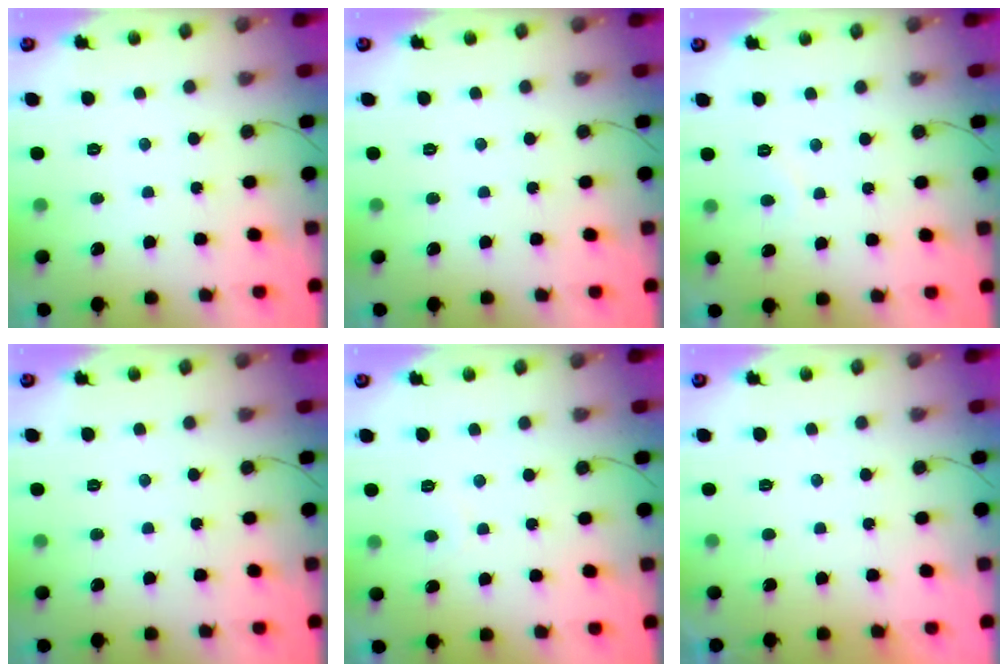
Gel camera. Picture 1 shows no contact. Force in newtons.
{"total": 0.0}
{"total": 1.3, "press": 1.1, "slide": 0.5}
{"total": 0.0}
{"total": 0.8, "press": 0.6, "slide": 0.4}
{"total": 2.0, "press": 2.0, "slide": 0.6}